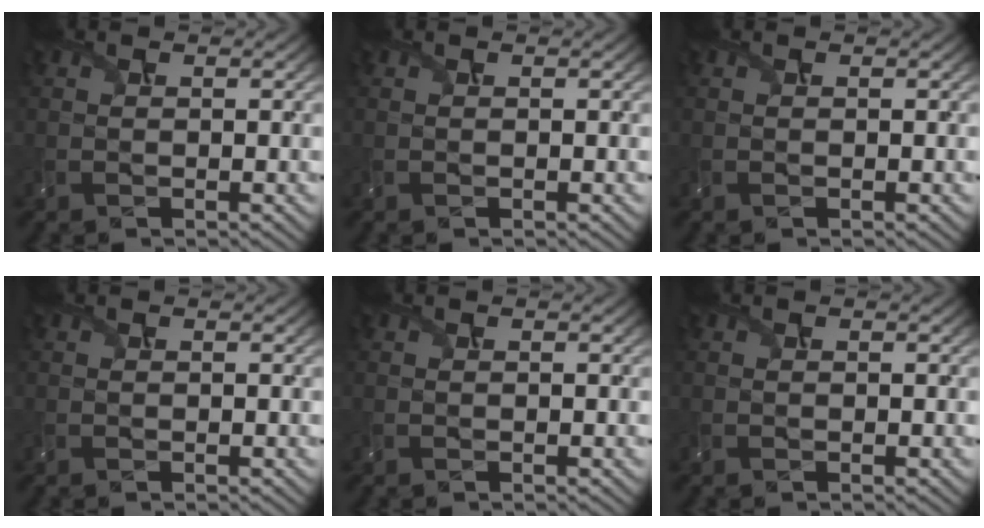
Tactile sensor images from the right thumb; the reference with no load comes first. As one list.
[{"total": 0.0}, {"total": 0.0}, {"total": 0.0}, {"total": 0.0}, {"total": 0.0}]